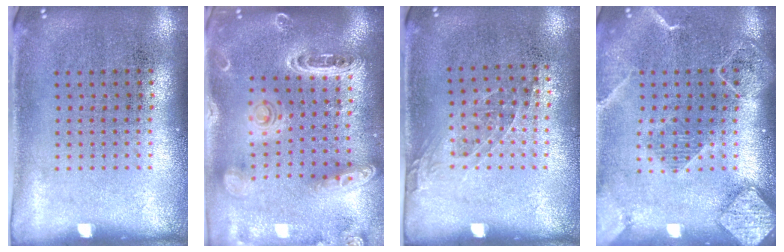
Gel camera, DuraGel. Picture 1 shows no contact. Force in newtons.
{"total": 1.9, "press": 1.9, "slide": 0.5}
{"total": 1.0, "press": 0.8, "slide": 0.6}
{"total": 2.1, "press": 1.9, "slide": 1.0}